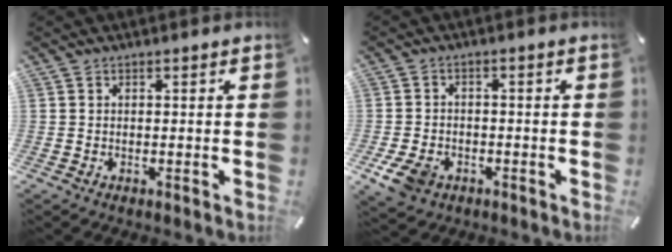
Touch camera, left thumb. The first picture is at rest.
{"total": 6.2, "force": [-2.8, 4.5, 3.2], "torque": [-0.081, 0.010, -0.055]}